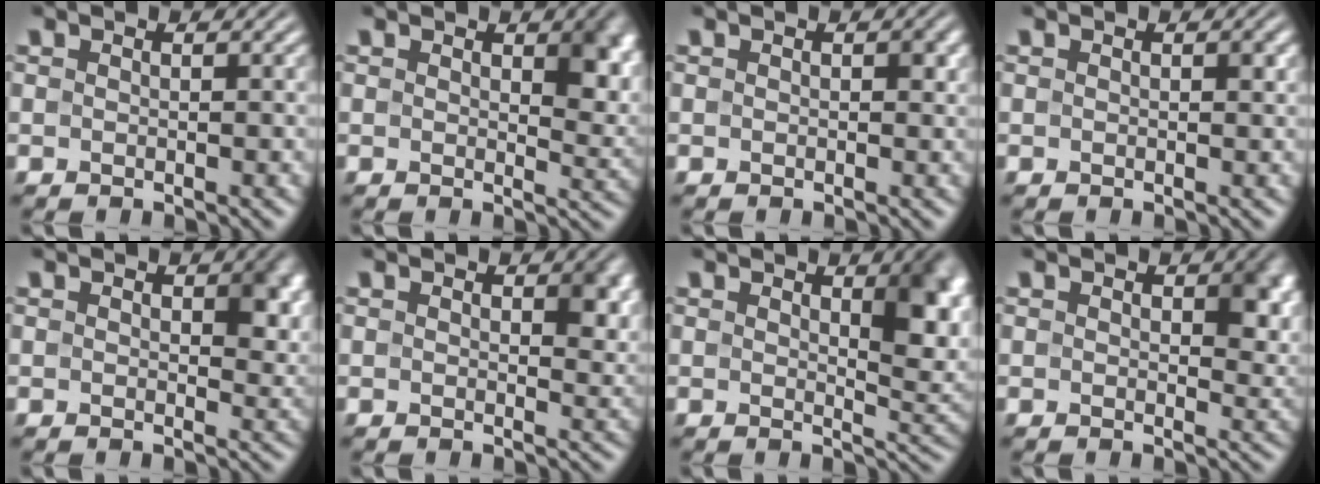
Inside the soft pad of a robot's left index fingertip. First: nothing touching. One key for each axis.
{"total": 4.5, "fx": 1.4, "fy": 2.3, "fz": 3.7, "tx": -0.044, "ty": -0.007, "tz": 0.025}
{"total": 1.0, "fx": 0.3, "fy": 0.6, "fz": 0.8, "tx": -0.007, "ty": -0.001, "tz": 0.002}
{"total": 0.7, "fx": 0.2, "fy": 0.3, "fz": 0.6, "tx": -0.007, "ty": 0.000, "tz": 0.003}
{"total": 3.7, "fx": 0.9, "fy": 2.0, "fz": 2.9, "tx": -0.035, "ty": -0.005, "tz": 0.016}
{"total": 3.0, "fx": 0.9, "fy": 1.6, "fz": 2.4, "tx": -0.027, "ty": -0.005, "tz": 0.016}
{"total": 5.9, "fx": 2.0, "fy": 2.1, "fz": 5.1, "tx": -0.059, "ty": -0.005, "tz": 0.036}
{"total": 3.9, "fx": 1.0, "fy": 2.2, "fz": 3.0, "tx": -0.036, "ty": -0.006, "tz": 0.016}